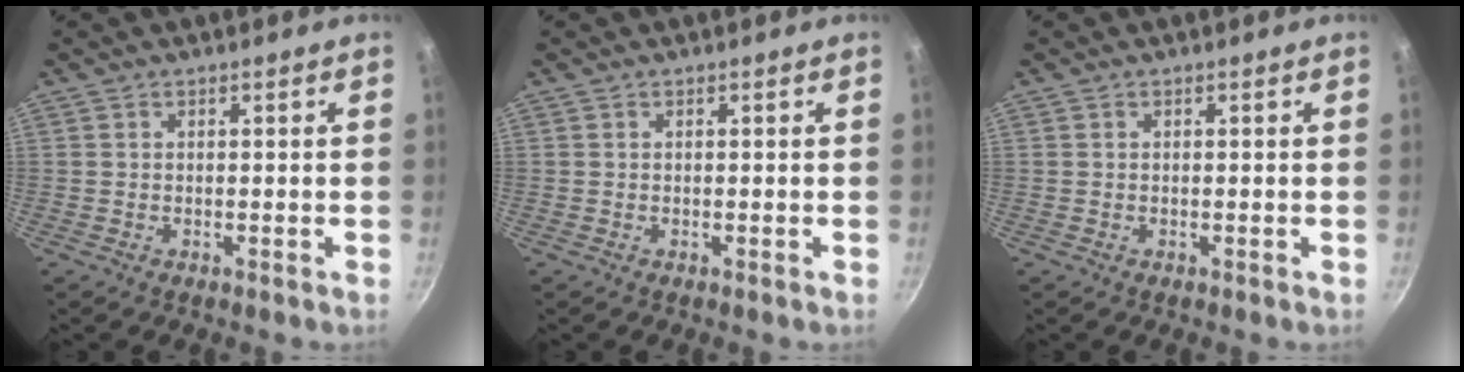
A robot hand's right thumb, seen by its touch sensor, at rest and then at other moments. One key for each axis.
{"total": 0.0}
{"total": 0.0}